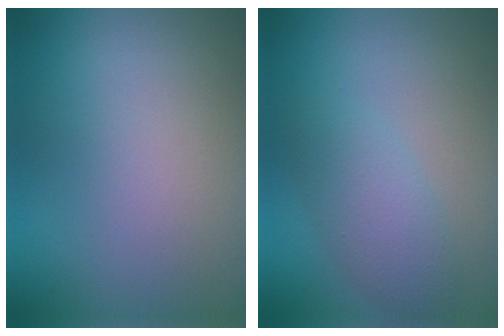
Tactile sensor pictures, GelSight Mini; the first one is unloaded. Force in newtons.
{"total": 3.2, "press": 3.2, "slide": 0.1}